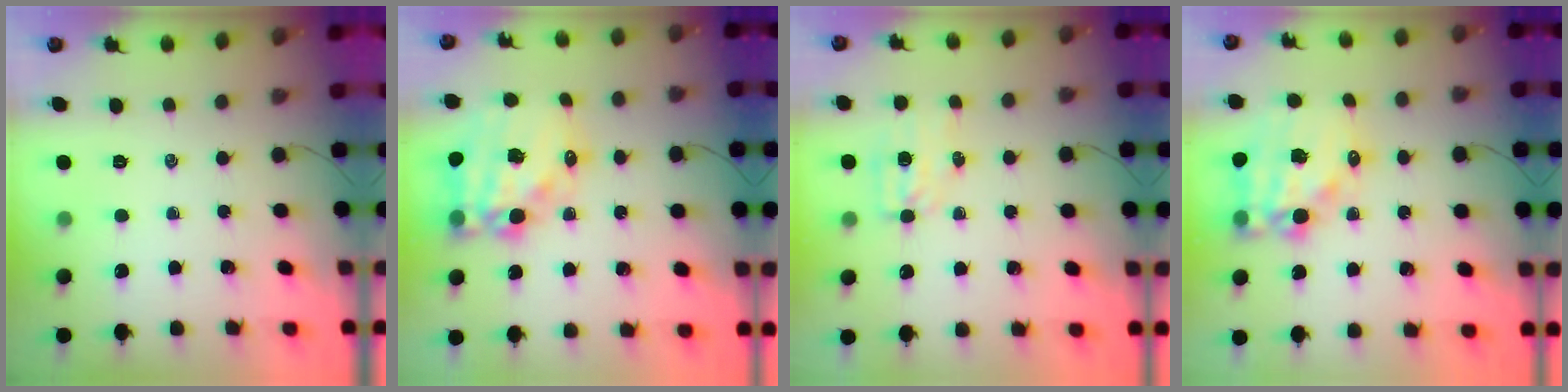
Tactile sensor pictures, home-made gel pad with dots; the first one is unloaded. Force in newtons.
{"total": 17.9, "press": 17.5, "slide": 4.1}
{"total": 4.5, "press": 4.3, "slide": 1.2}
{"total": 15.5, "press": 15.1, "slide": 3.7}